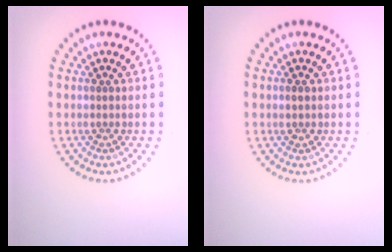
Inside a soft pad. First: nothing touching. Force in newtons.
{"total": 1.1, "press": 1.1, "slide": 0.0}